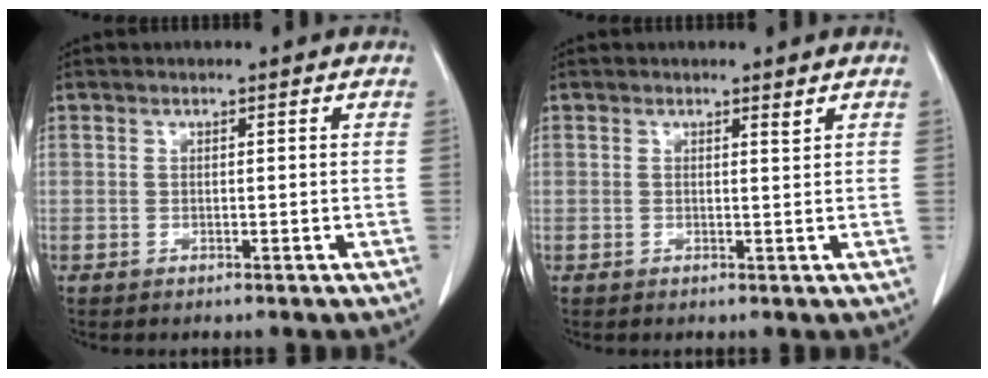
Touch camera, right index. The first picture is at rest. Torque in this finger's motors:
{"motor_torque": [-0.46, 0.25, 0.00, -0.02]}